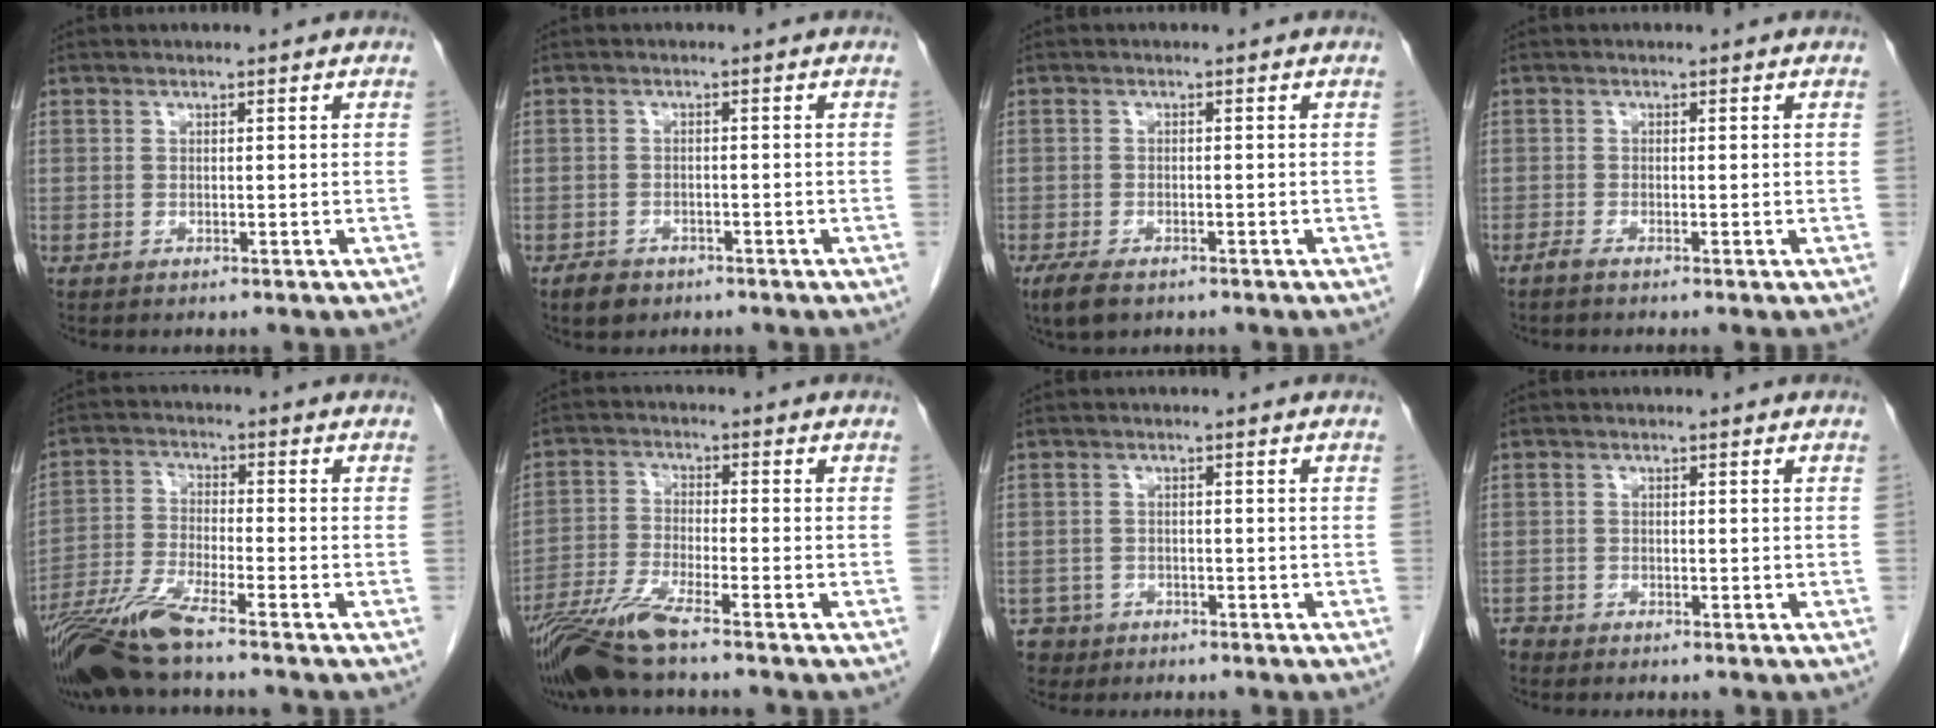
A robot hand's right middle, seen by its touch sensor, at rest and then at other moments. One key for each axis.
{"total": 2.8, "fx": -2.0, "fy": 1.8, "fz": 0.9, "tx": -0.020, "ty": 0.002, "tz": -0.026}
{"total": 4.2, "fx": -2.9, "fy": 1.8, "fz": 2.5, "tx": -0.053, "ty": -0.010, "tz": -0.046}
{"total": 1.1, "fx": -0.8, "fy": -0.2, "fz": 0.7, "tx": -0.014, "ty": -0.001, "tz": -0.019}
{"total": 9.4, "fx": -7.6, "fy": -0.2, "fz": 5.6, "tx": -0.116, "ty": -0.024, "tz": -0.145}
{"total": 8.3, "fx": -6.7, "fy": -0.3, "fz": 4.9, "tx": -0.101, "ty": -0.027, "tz": -0.130}
{"total": 3.0, "fx": -1.9, "fy": 2.3, "fz": -0.5, "tx": 0.007, "ty": 0.008, "tz": -0.035}
{"total": 1.1, "fx": -1.1, "fy": 0.3, "fz": -0.2, "tx": 0.002, "ty": -0.002, "tz": -0.022}